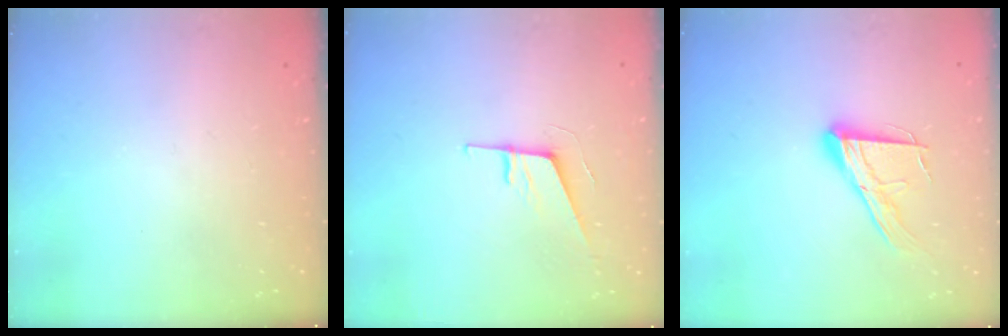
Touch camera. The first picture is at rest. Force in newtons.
{"total": 7.7, "press": 7.4, "slide": 2.3}
{"total": 13.0, "press": 13.0, "slide": 1.0}